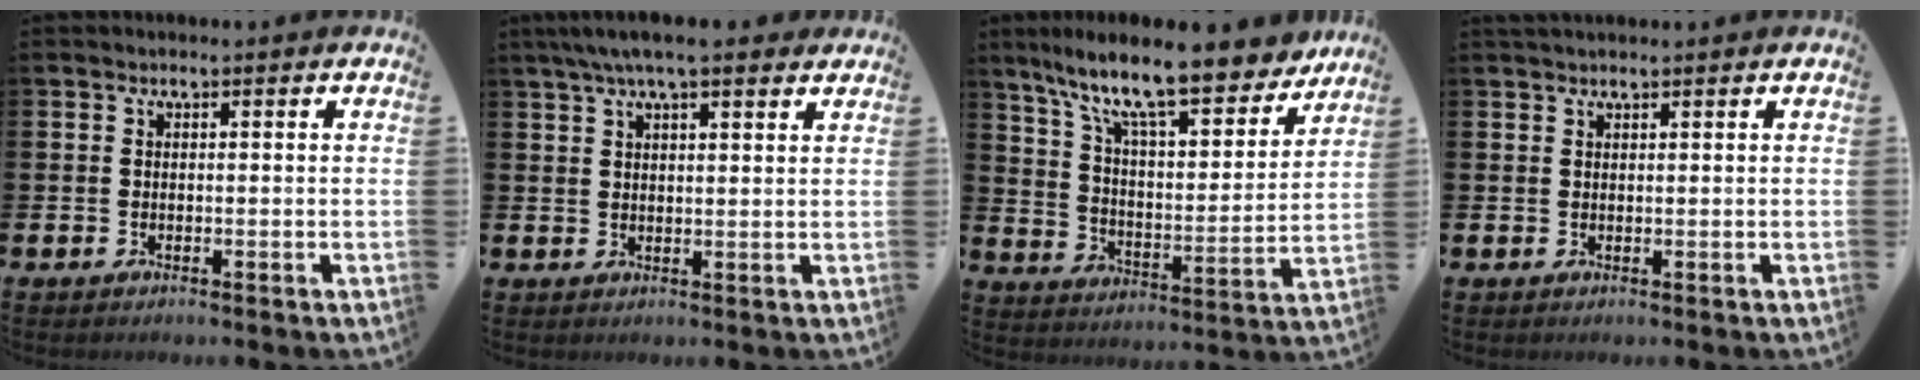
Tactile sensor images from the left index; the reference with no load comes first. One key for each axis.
{"total": 6.0, "fx": 4.9, "fy": 1.1, "fz": 3.2, "tx": -0.061, "ty": -0.008, "tz": 0.087}
{"total": 13.1, "fx": 10.9, "fy": 2.3, "fz": 6.8, "tx": -0.159, "ty": -0.071, "tz": 0.186}
{"total": 1.0, "fx": 1.0, "fy": 0.1, "fz": 0.3, "tx": 0.007, "ty": -0.003, "tz": 0.015}